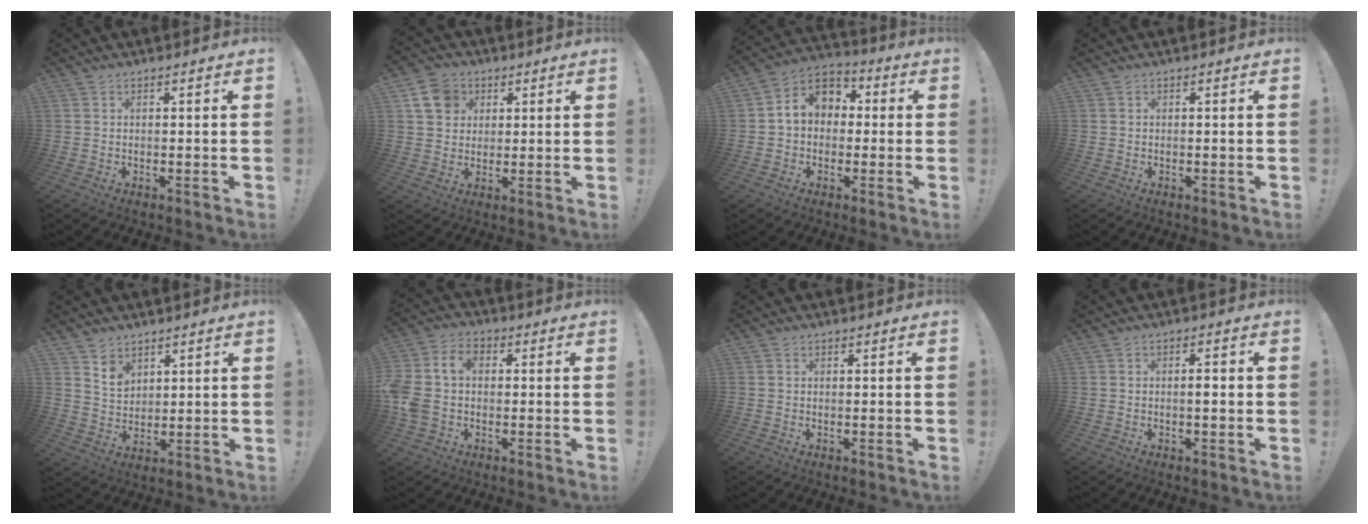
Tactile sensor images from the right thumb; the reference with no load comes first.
{"total": 9.9, "force": [4.1, 8.3, 3.6], "torque": [-0.052, -0.009, 0.083]}
{"total": 8.9, "force": [1.1, 7.2, 5.1], "torque": [-0.075, 0.015, 0.027]}
{"total": 0.0}
{"total": 6.1, "force": [4.4, 4.1, 1.3], "torque": [-0.010, -0.038, 0.080]}
{"total": 11.6, "force": [0.5, 8.3, 8.1], "torque": [-0.180, 0.014, 0.009]}
{"total": 0.0}
{"total": 2.5, "force": [-0.4, 0.6, 2.4], "torque": [-0.035, 0.002, -0.011]}